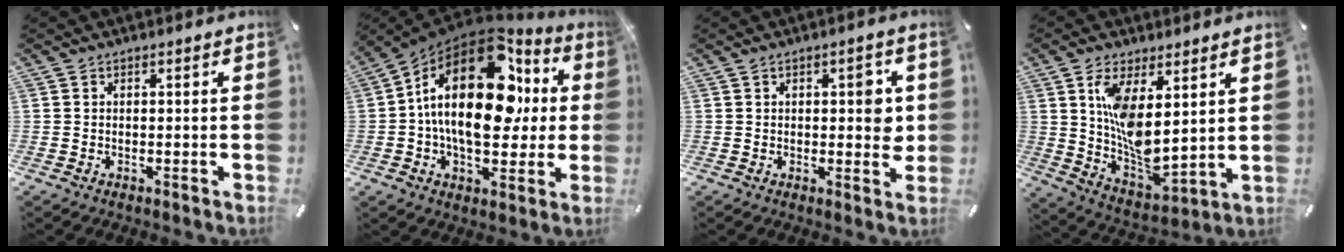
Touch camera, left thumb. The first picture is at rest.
{"total": 26.1, "force": [4.4, 15.2, 20.8], "torque": [-0.357, -0.020, 0.077]}
{"total": 5.4, "force": [1.0, 2.5, 4.6], "torque": [-0.057, -0.004, 0.010]}
{"total": 11.2, "force": [4.7, 5.0, 8.9], "torque": [-0.172, -0.038, 0.090]}